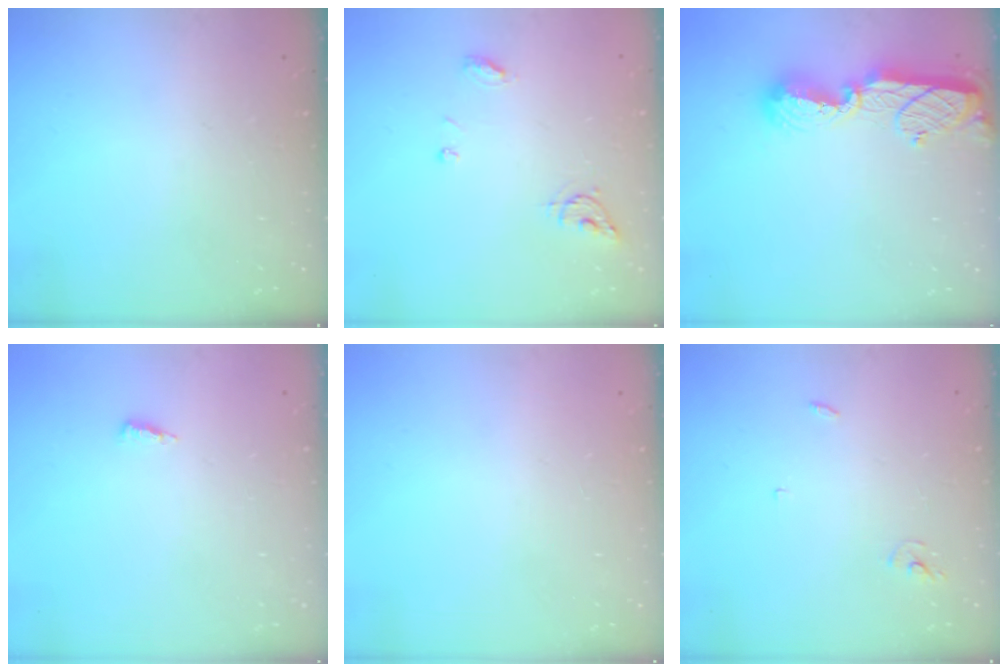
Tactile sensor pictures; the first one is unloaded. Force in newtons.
{"total": 6.2, "press": 6.2, "slide": 0.5}
{"total": 13.8, "press": 13.8, "slide": 1.5}
{"total": 4.2, "press": 4.2, "slide": 0.6}
{"total": 0.9, "press": 0.9, "slide": 0.0}
{"total": 2.5, "press": 2.5, "slide": 0.1}